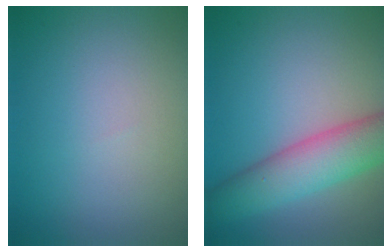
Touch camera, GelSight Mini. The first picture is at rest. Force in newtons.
{"total": 6.2, "press": 6.2, "slide": 0.3}